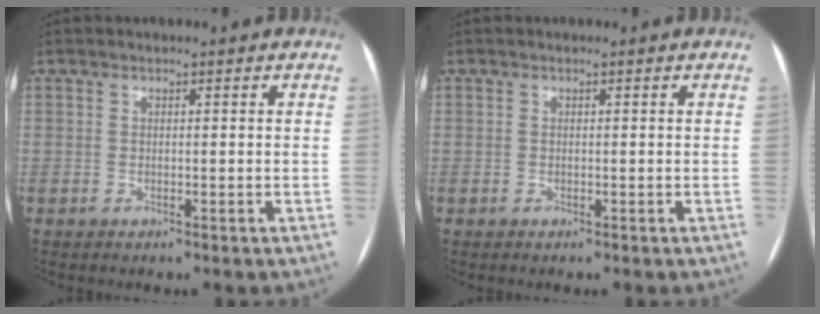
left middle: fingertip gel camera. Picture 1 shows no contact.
{"total": 0.0}